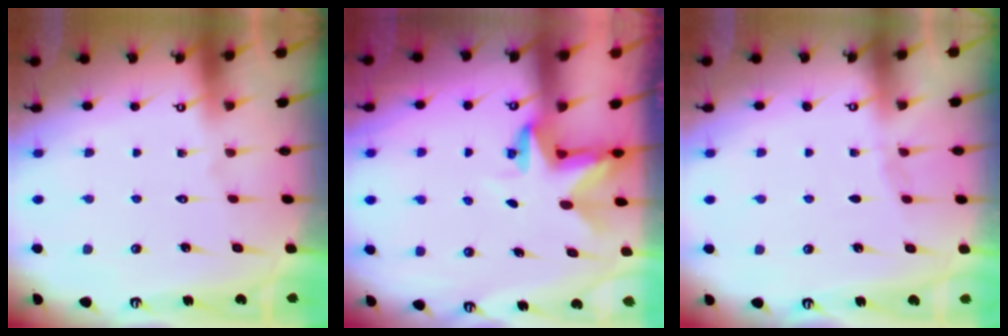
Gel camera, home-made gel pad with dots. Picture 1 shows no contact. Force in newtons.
{"total": 2.9, "press": 2.9, "slide": 0.2}
{"total": 1.5, "press": 1.4, "slide": 0.3}